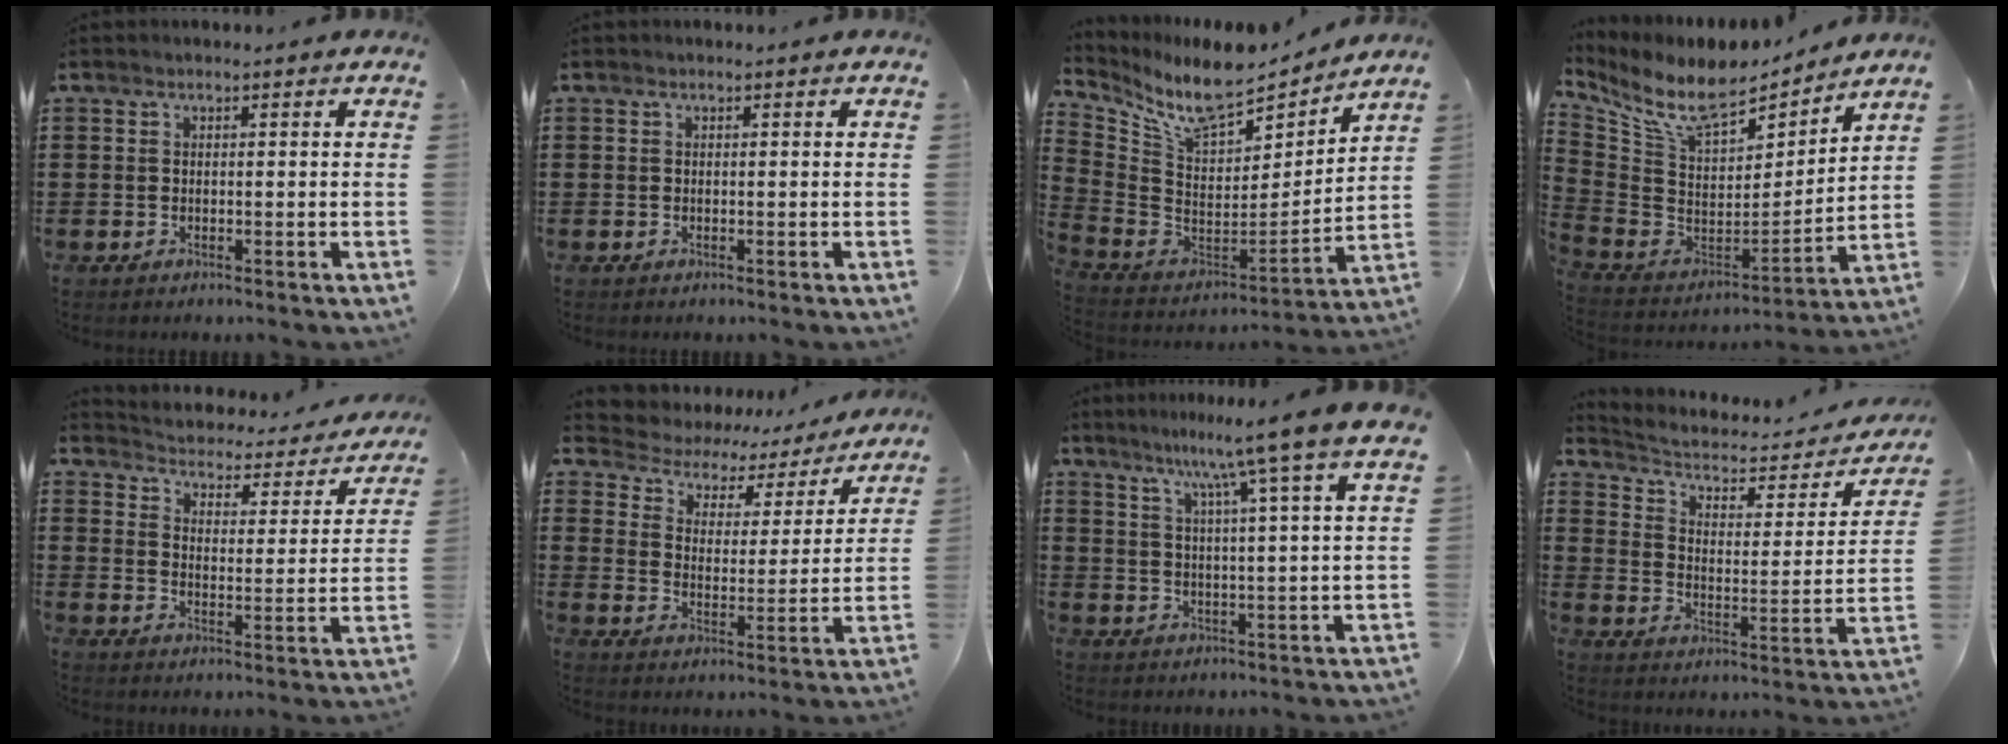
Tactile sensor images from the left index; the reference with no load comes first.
{"total": 0.0}
{"total": 9.4, "force": [7.8, 2.7, 4.5], "torque": [-0.118, -0.060, 0.135]}
{"total": 9.7, "force": [8.0, 3.0, 4.7], "torque": [-0.133, -0.056, 0.139]}
{"total": 2.7, "force": [2.7, 0.4, 0.1], "torque": [-0.024, -0.029, 0.036]}
{"total": 3.3, "force": [2.9, 1.6, 0.4], "torque": [-0.032, -0.026, 0.040]}
{"total": 8.1, "force": [6.1, -1.9, 4.9], "torque": [-0.107, -0.031, 0.095]}
{"total": 3.7, "force": [2.3, 2.0, 2.1], "torque": [-0.056, -0.014, 0.031]}